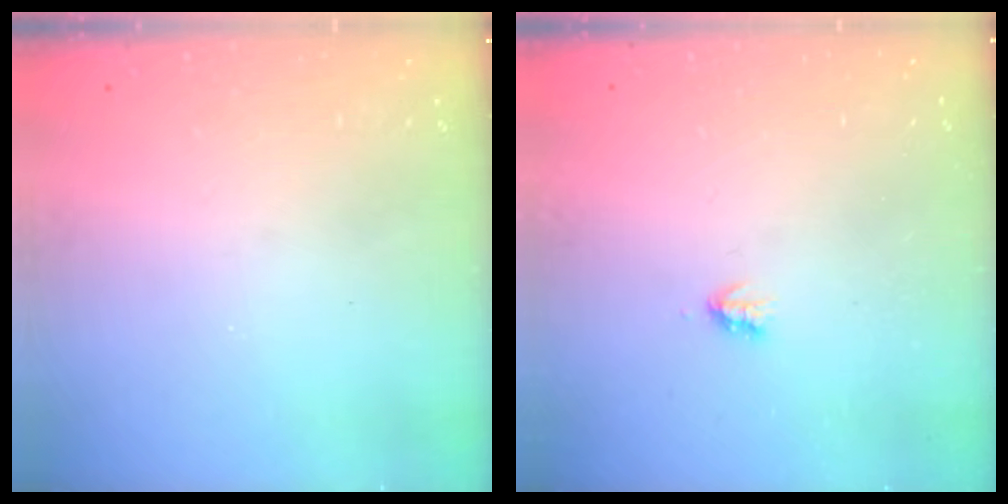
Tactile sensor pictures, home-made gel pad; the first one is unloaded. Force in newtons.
{"total": 1.9, "press": 1.8, "slide": 0.4}